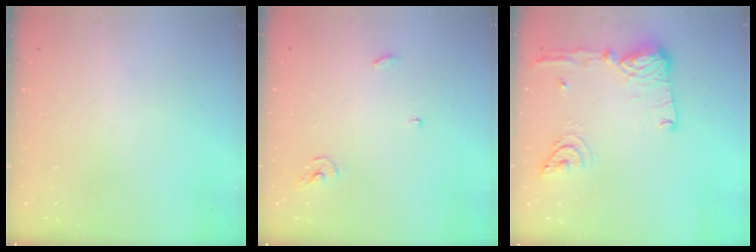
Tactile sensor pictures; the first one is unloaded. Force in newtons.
{"total": 3.8, "press": 3.8, "slide": 0.4}
{"total": 16.7, "press": 16.5, "slide": 2.8}